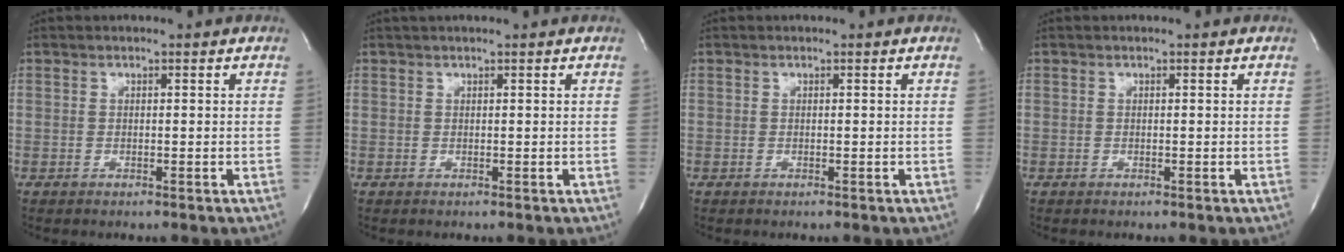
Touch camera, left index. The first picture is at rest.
{"total": 2.1, "force": [1.8, 0.1, 1.1], "torque": [-0.014, 0.025, 0.023]}
{"total": 0.0}
{"total": 0.0}